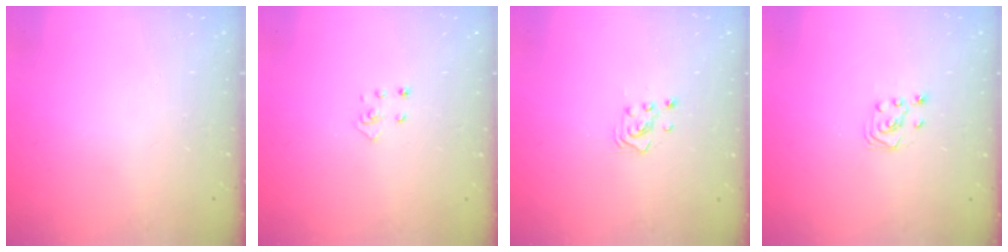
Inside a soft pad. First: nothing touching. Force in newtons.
{"total": 3.3, "press": 3.3, "slide": 0.3}
{"total": 2.8, "press": 2.8, "slide": 0.3}
{"total": 2.3, "press": 2.2, "slide": 0.6}